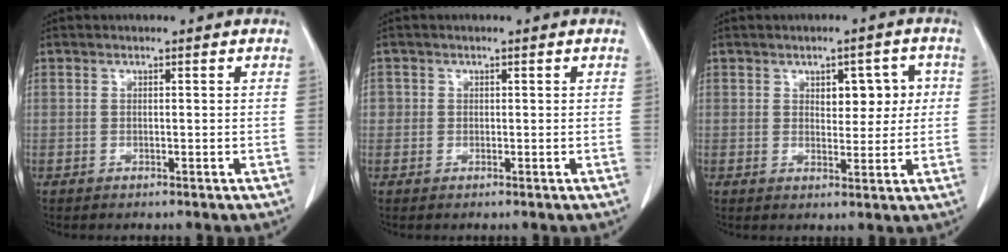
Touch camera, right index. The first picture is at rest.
{"total": 1.2, "force": [0.1, 1.2, 0.1], "torque": [0.011, 0.004, -0.001]}
{"total": 5.5, "force": [1.4, 2.9, 4.4], "torque": [-0.050, 0.017, 0.023]}